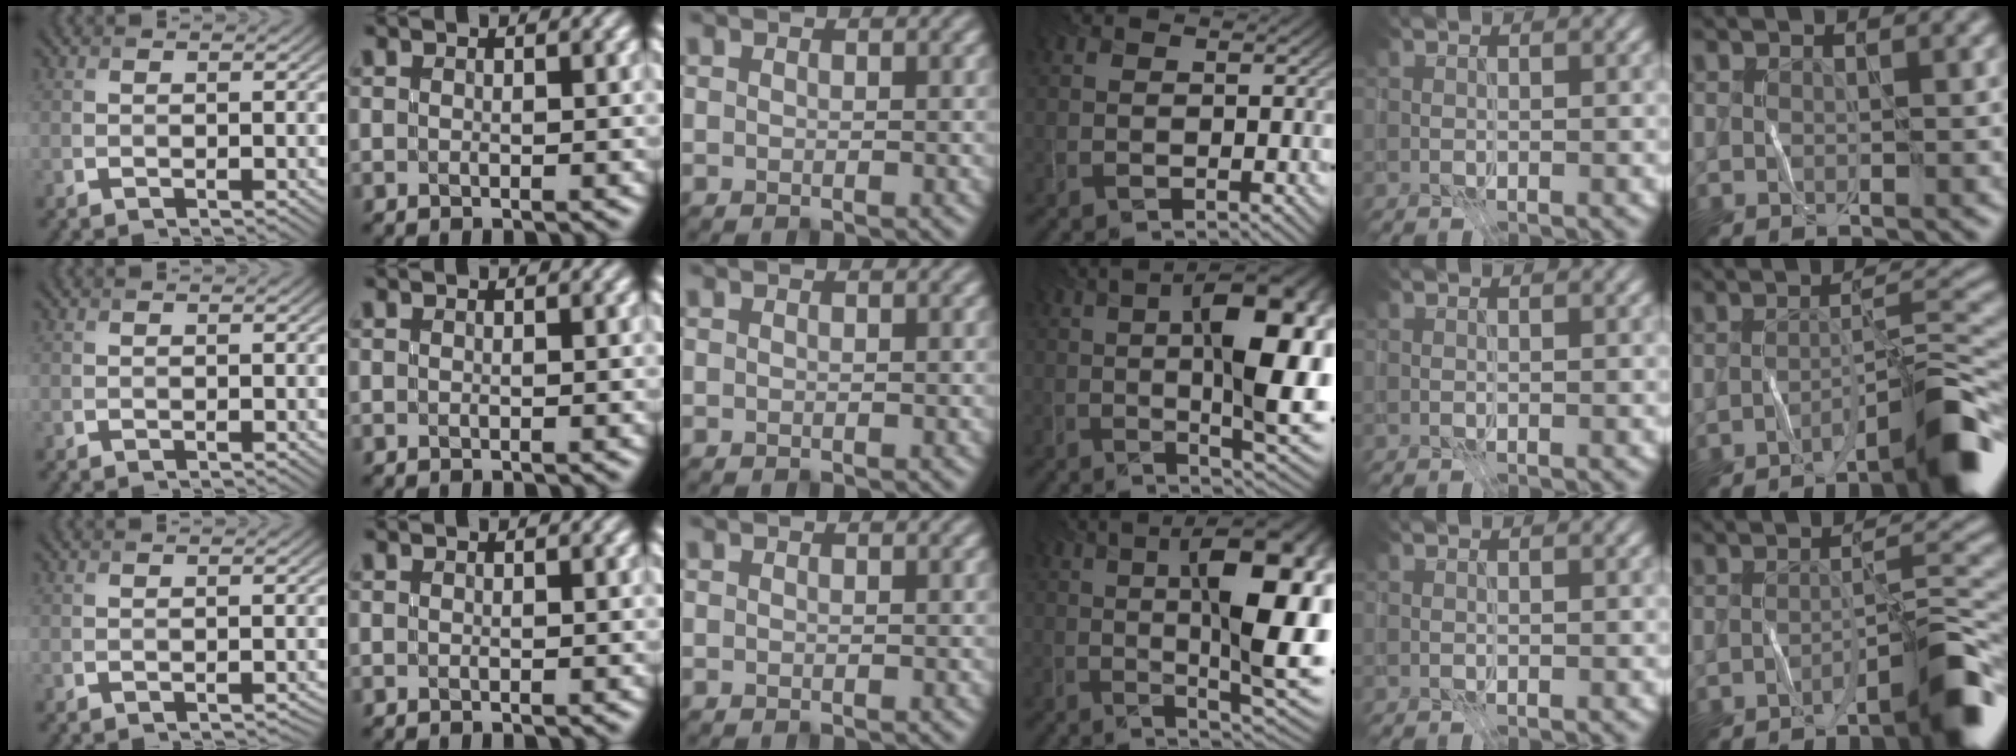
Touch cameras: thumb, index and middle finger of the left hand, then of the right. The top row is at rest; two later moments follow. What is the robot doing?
{"motion": "open", "object": "stapler"}